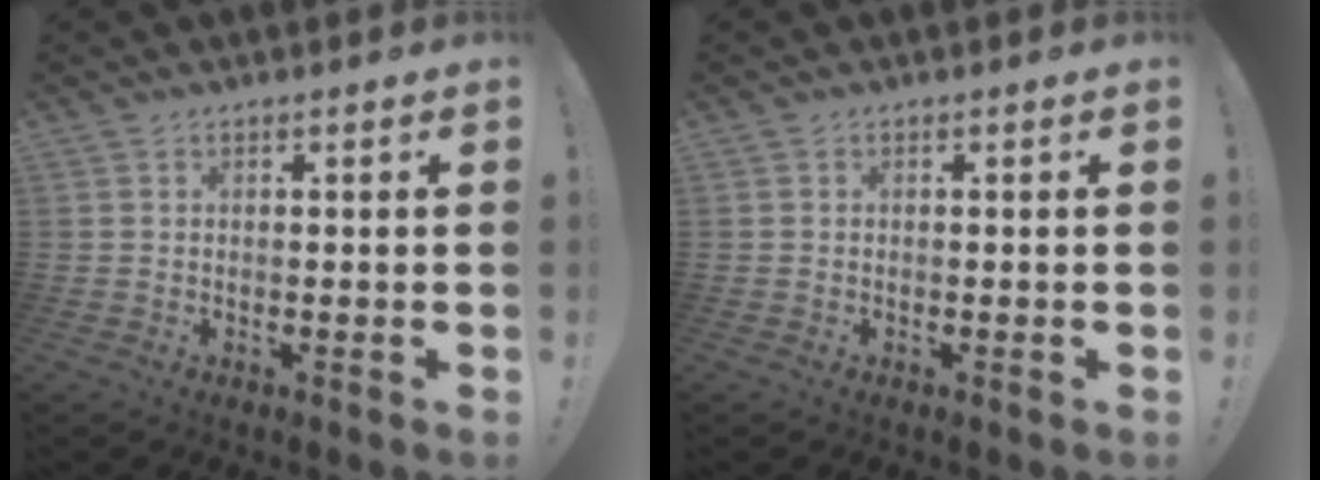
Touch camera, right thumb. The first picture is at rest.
{"total": 0.0}